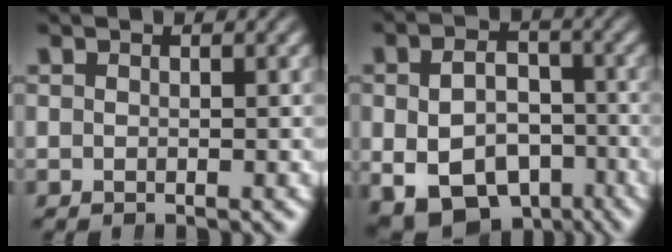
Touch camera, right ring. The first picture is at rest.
{"total": 11.0, "force": [-4.7, 8.3, 5.5], "torque": [-0.087, -0.048, -0.065]}